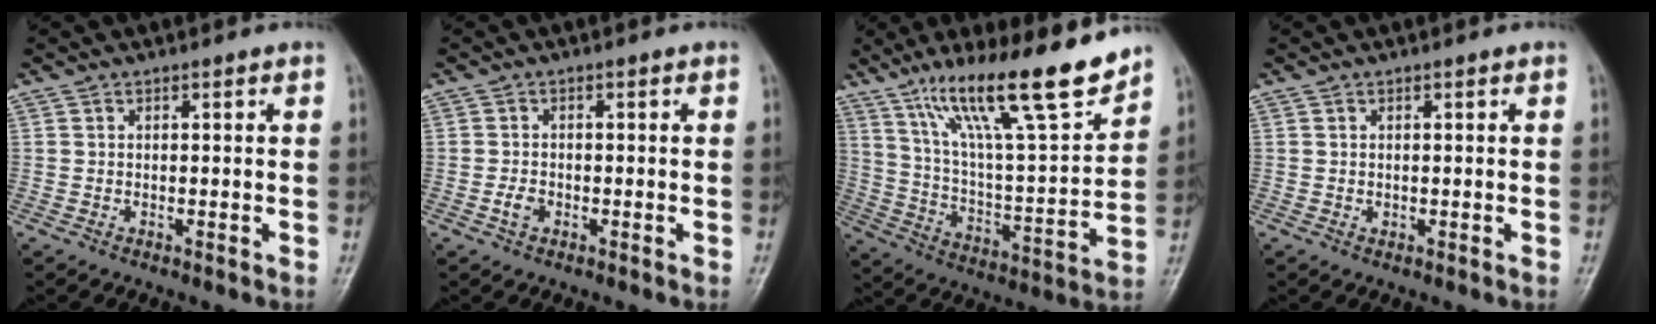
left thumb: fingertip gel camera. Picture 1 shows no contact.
{"total": 2.1, "force": [-0.8, 1.5, 1.2], "torque": [-0.021, 0.004, -0.018]}
{"total": 20.9, "force": [14.8, 3.4, 14.4], "torque": [-0.217, -0.070, 0.257]}
{"total": 0.6, "force": [0.2, 0.5, 0.3], "torque": [0.000, 0.000, 0.003]}